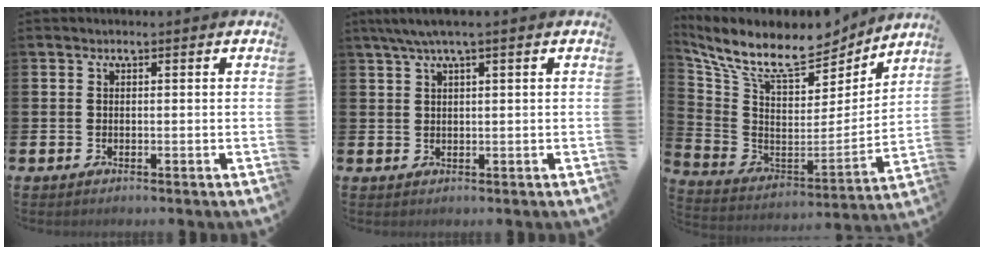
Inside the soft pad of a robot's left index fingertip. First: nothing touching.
{"total": 2.9, "force": [1.8, 0.1, 2.2], "torque": [-0.050, 0.005, 0.034]}
{"total": 11.3, "force": [9.4, 3.6, 5.0], "torque": [-0.136, -0.063, 0.163]}